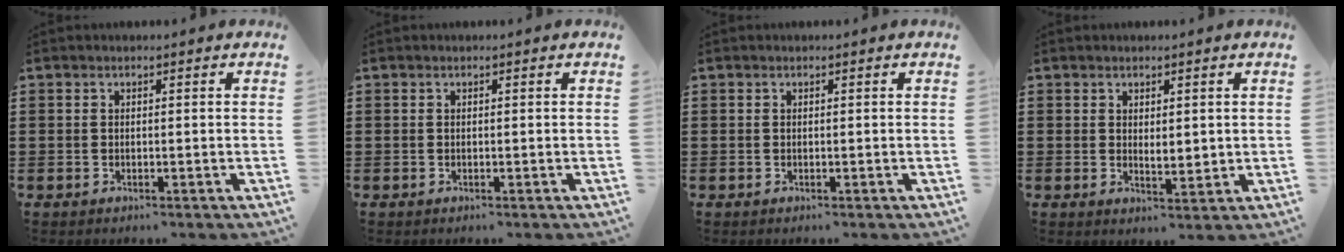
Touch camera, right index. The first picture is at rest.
{"total": 0.0}
{"total": 0.0}
{"total": 1.8, "force": [1.1, 1.0, 1.0], "torque": [-0.014, 0.003, 0.019]}